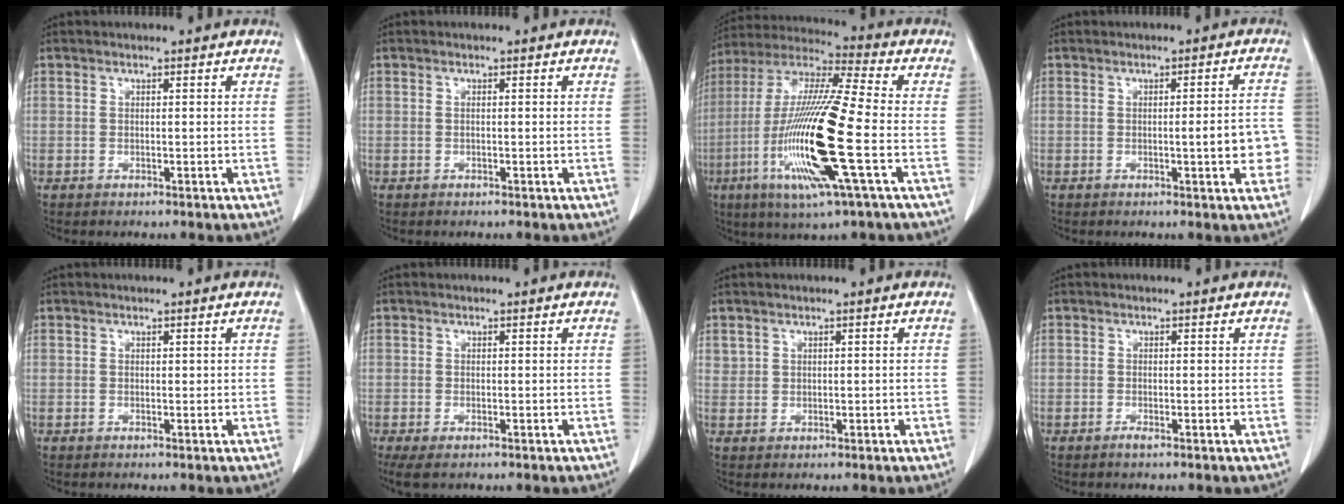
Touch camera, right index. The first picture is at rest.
{"total": 0.0}
{"total": 19.8, "force": [-5.4, 0.6, 19.0], "torque": [-0.408, -0.024, -0.108]}
{"total": 5.3, "force": [-1.2, 0.8, 5.1], "torque": [-0.059, 0.008, -0.015]}
{"total": 0.6, "force": [0.2, 0.4, 0.4], "torque": [-0.001, 0.002, 0.004]}
{"total": 2.8, "force": [-1.8, 1.0, 1.9], "torque": [-0.037, -0.010, -0.028]}
{"total": 1.1, "force": [0.6, 0.9, 0.1], "torque": [0.007, 0.005, 0.011]}
{"total": 0.6, "force": [-0.4, 0.0, 0.4], "torque": [-0.008, -0.001, -0.008]}